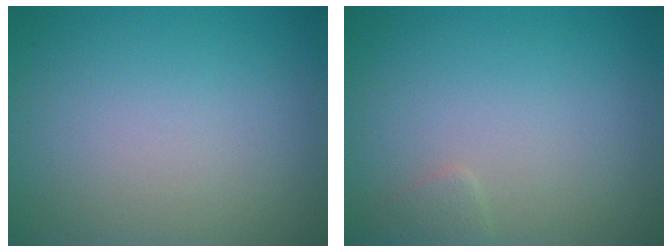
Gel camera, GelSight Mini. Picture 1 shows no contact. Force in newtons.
{"total": 0.9, "press": 0.9, "slide": 0.1}